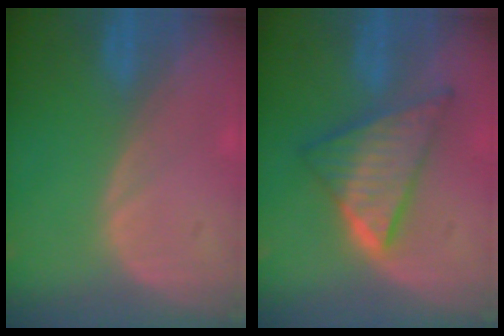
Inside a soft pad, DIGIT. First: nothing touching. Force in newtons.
{"total": 8.8, "press": 8.8, "slide": 0.6}